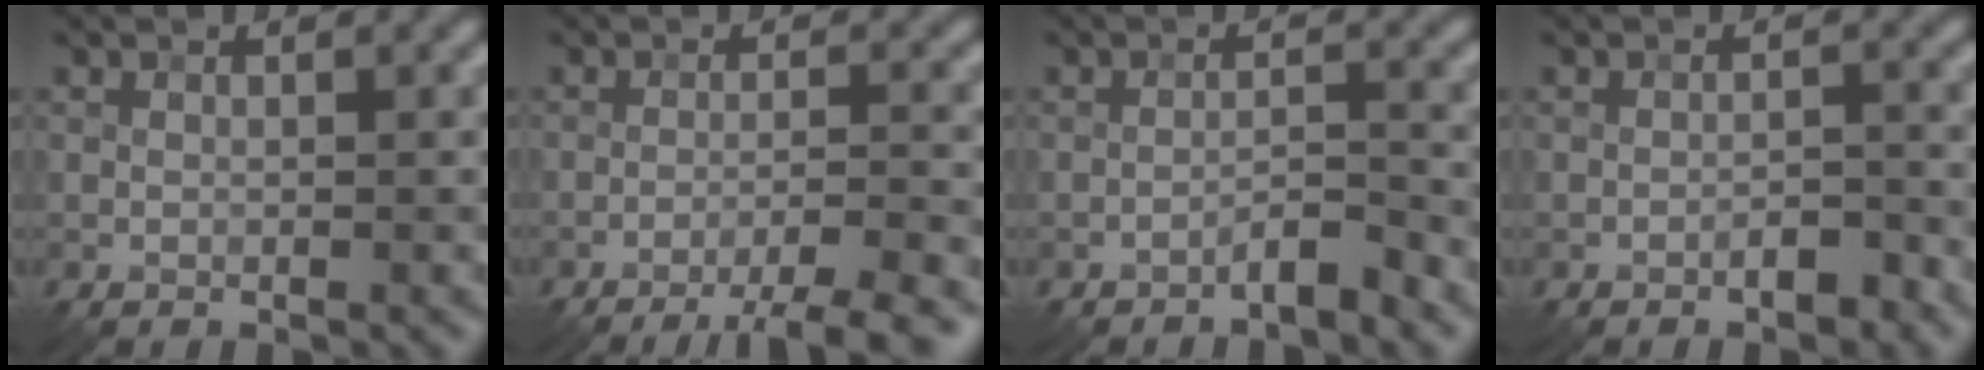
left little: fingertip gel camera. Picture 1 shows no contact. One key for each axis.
{"total": 5.8, "fx": -4.4, "fy": 0.9, "fz": 3.7, "tx": -0.052, "ty": 0.002, "tz": -0.063}
{"total": 2.1, "fx": -1.7, "fy": 0.2, "fz": 1.2, "tx": -0.016, "ty": 0.012, "tz": -0.032}
{"total": 1.8, "fx": -1.3, "fy": 0.4, "fz": 1.2, "tx": -0.014, "ty": 0.007, "tz": -0.021}